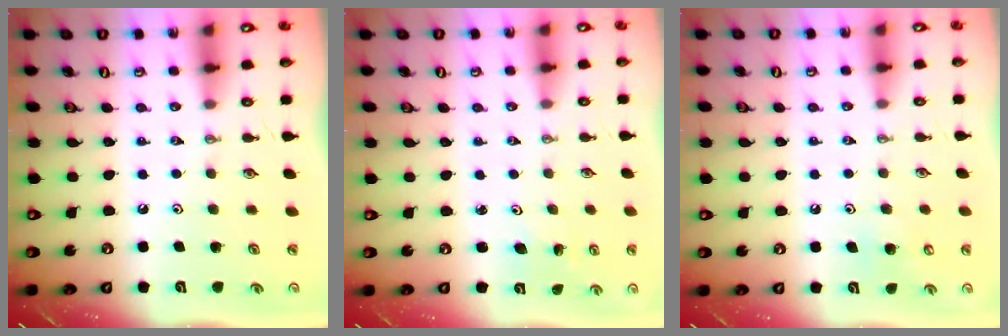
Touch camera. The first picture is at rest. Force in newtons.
{"total": 2.3, "press": 2.3, "slide": 0.3}
{"total": 6.3, "press": 6.3, "slide": 0.0}